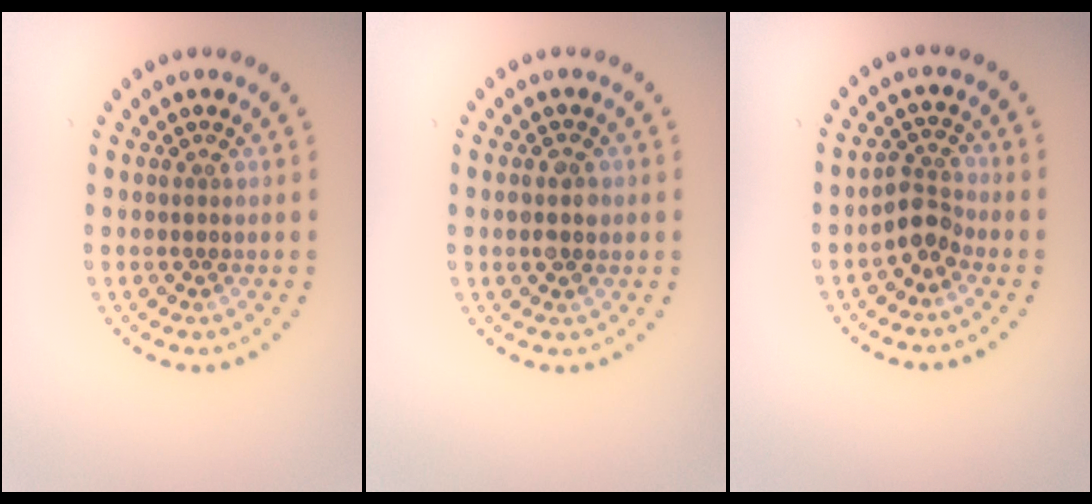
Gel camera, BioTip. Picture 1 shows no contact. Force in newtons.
{"total": 2.4, "press": 2.4, "slide": 0.1}
{"total": 2.3, "press": 1.8, "slide": 1.5}